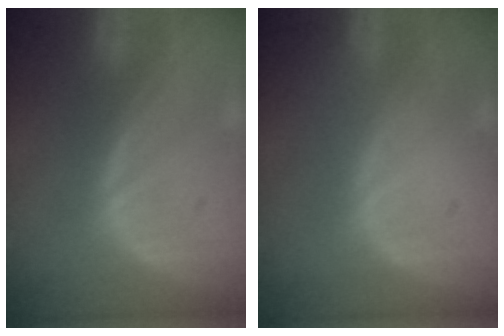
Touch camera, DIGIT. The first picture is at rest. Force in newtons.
{"total": 0.0}